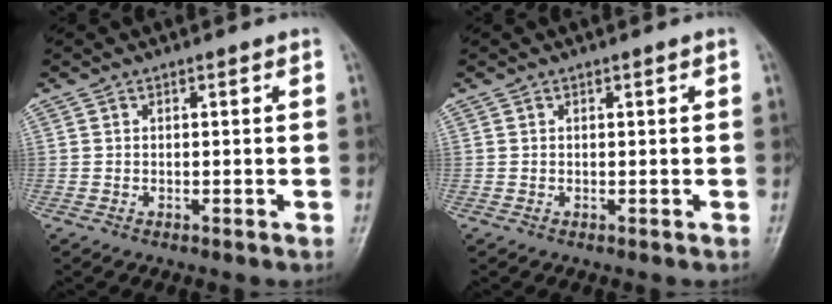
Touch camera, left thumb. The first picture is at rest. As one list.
[{"total": 0.0}]